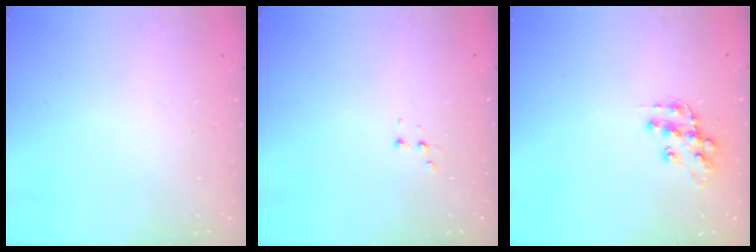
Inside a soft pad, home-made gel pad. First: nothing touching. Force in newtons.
{"total": 2.4, "press": 2.2, "slide": 0.9}
{"total": 11.6, "press": 11.5, "slide": 0.9}